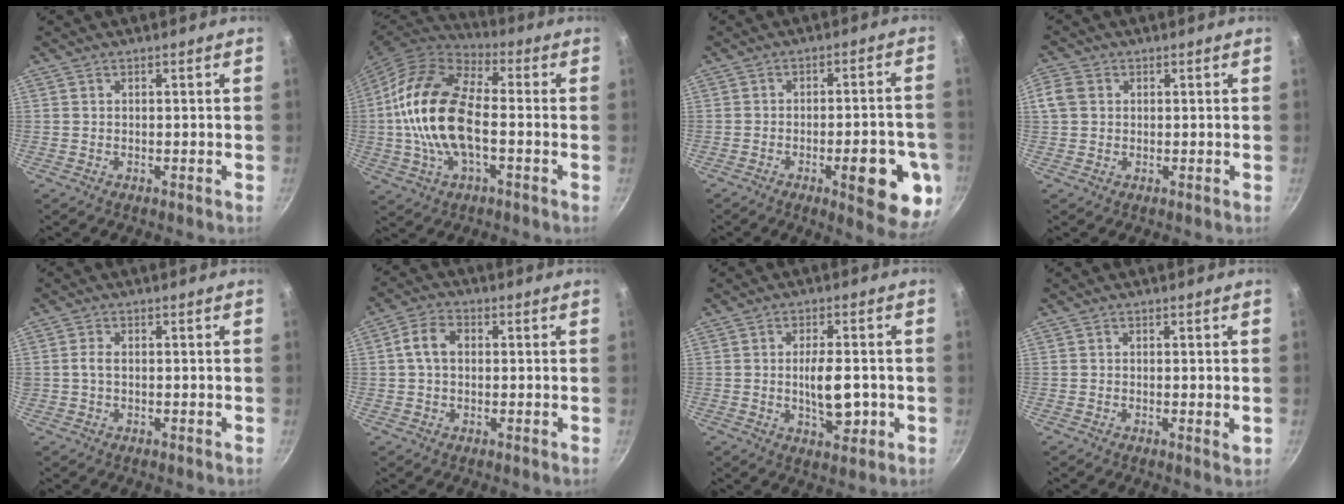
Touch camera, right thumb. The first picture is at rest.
{"total": 18.8, "force": [-1.3, 9.7, 16.0], "torque": [-0.298, 0.033, -0.038]}
{"total": 13.7, "force": [-4.5, 4.3, 12.2], "torque": [-0.130, 0.013, -0.057]}
{"total": 4.0, "force": [0.6, 3.3, 2.2], "torque": [-0.037, 0.007, 0.007]}
{"total": 1.9, "force": [-0.1, 1.2, 1.5], "torque": [-0.027, 0.007, -0.001]}
{"total": 5.5, "force": [0.6, 3.8, 3.8], "torque": [-0.067, 0.015, 0.002]}
{"total": 8.0, "force": [-0.9, 3.5, 7.1], "torque": [-0.097, -0.001, -0.012]}
{"total": 1.2, "force": [0.0, 0.4, 1.2], "torque": [-0.019, -0.006, -0.002]}